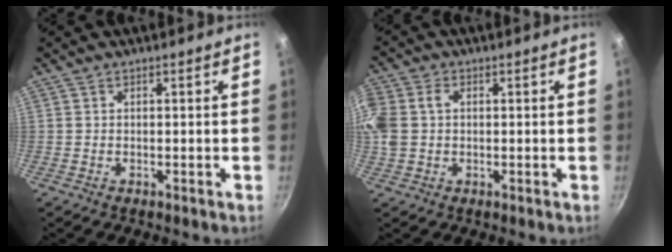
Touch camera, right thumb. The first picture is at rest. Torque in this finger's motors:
{"motor_torque": [0.79, 1.92, 1.02, 0.41, 0.14]}